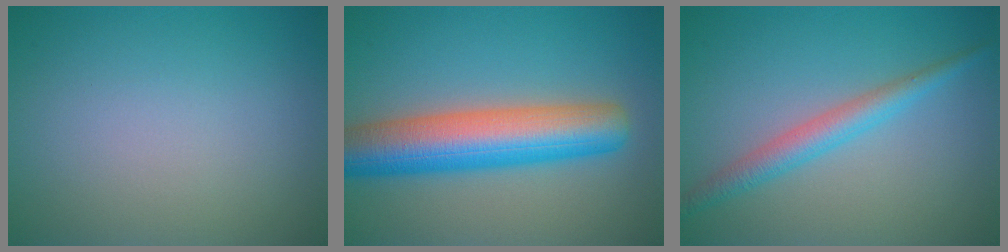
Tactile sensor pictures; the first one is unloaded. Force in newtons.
{"total": 8.9, "press": 8.9, "slide": 0.3}
{"total": 2.9, "press": 2.9, "slide": 0.1}